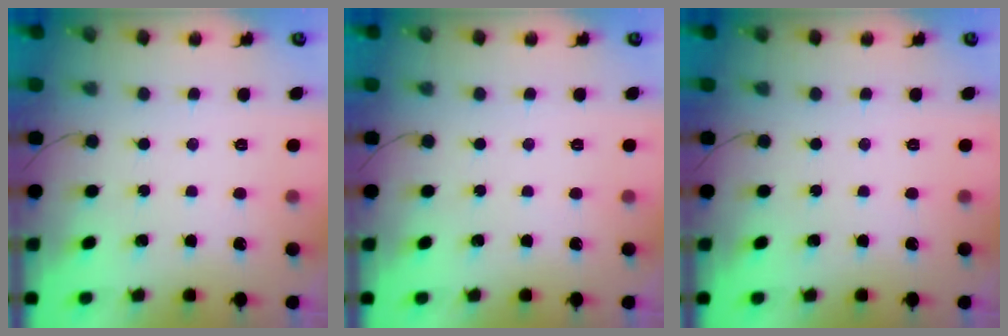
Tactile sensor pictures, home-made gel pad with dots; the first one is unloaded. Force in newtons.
{"total": 0.0}
{"total": 0.0}